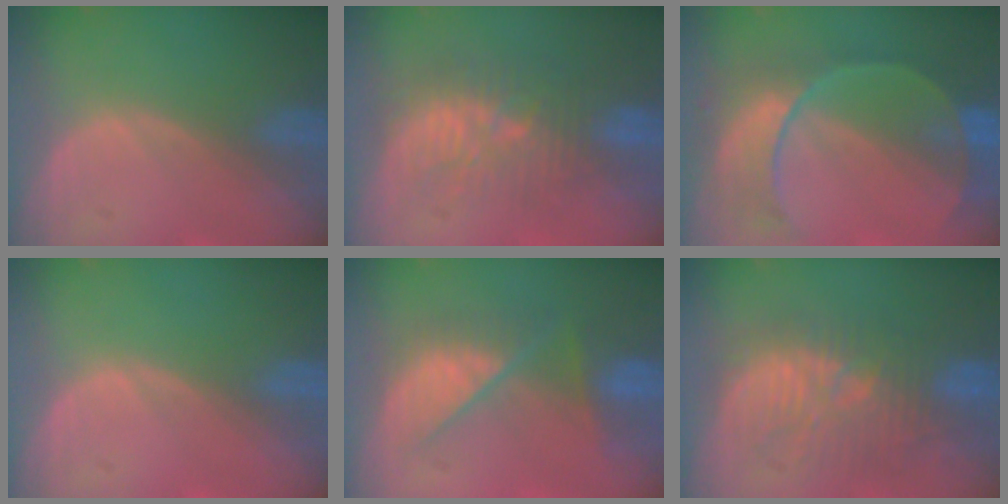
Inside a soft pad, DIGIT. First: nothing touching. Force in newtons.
{"total": 9.1, "press": 8.7, "slide": 2.6}
{"total": 8.8, "press": 8.3, "slide": 2.8}
{"total": 0.0}
{"total": 7.3, "press": 7.2, "slide": 0.6}
{"total": 10.3, "press": 10.3, "slide": 0.3}